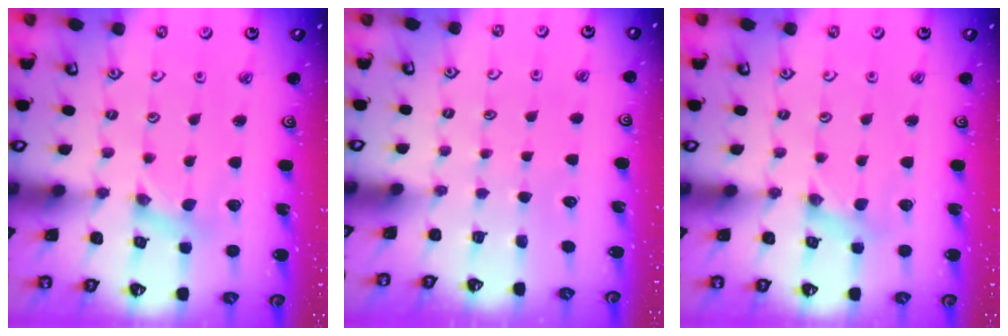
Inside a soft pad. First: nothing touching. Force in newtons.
{"total": 0.0}
{"total": 0.6, "press": 0.6, "slide": 0.1}